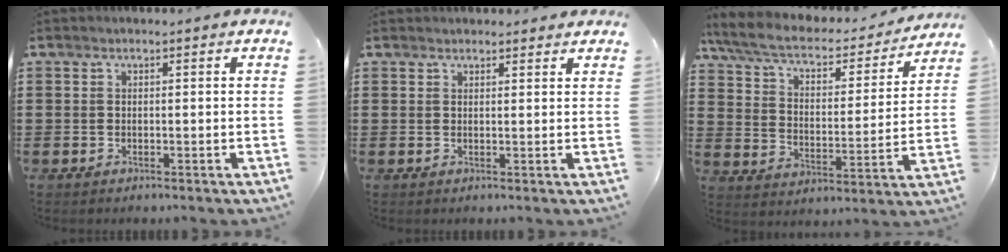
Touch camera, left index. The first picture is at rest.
{"total": 1.6, "force": [1.6, 0.3, 0.1], "torque": [-0.005, 0.004, 0.031]}
{"total": 6.5, "force": [5.1, 1.9, 3.4], "torque": [-0.089, -0.033, 0.087]}